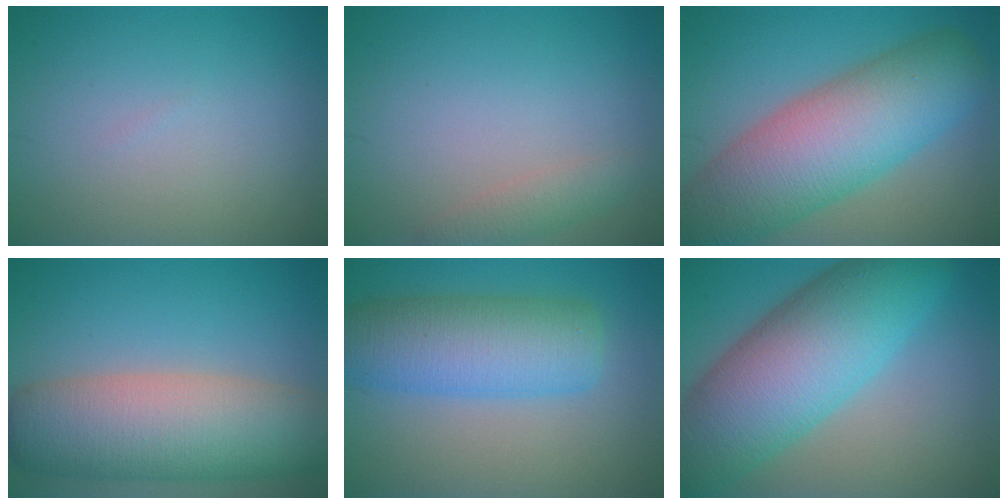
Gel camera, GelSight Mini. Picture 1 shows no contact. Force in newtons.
{"total": 1.9, "press": 1.9, "slide": 0.1}
{"total": 11.6, "press": 11.5, "slide": 0.5}
{"total": 10.8, "press": 10.8, "slide": 1.0}
{"total": 8.1, "press": 8.1, "slide": 0.2}
{"total": 12.8, "press": 12.8, "slide": 0.2}